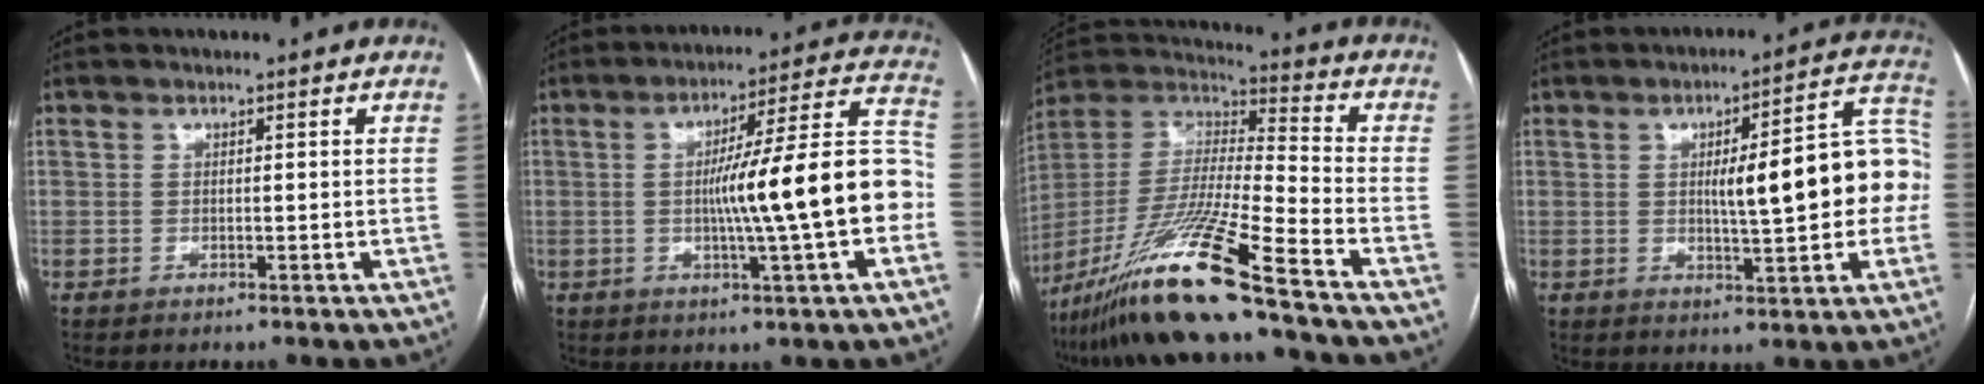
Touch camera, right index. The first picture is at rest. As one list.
[{"total": 16.5, "force": [-2.1, 0.0, 16.4], "torque": [-0.236, 0.022, -0.035]}, {"total": 20.0, "force": [-14.4, -1.1, 13.8], "torque": [-0.307, -0.034, -0.274]}, {"total": 14.3, "force": [0.0, 3.0, 14.0], "torque": [-0.176, 0.037, 0.003]}]